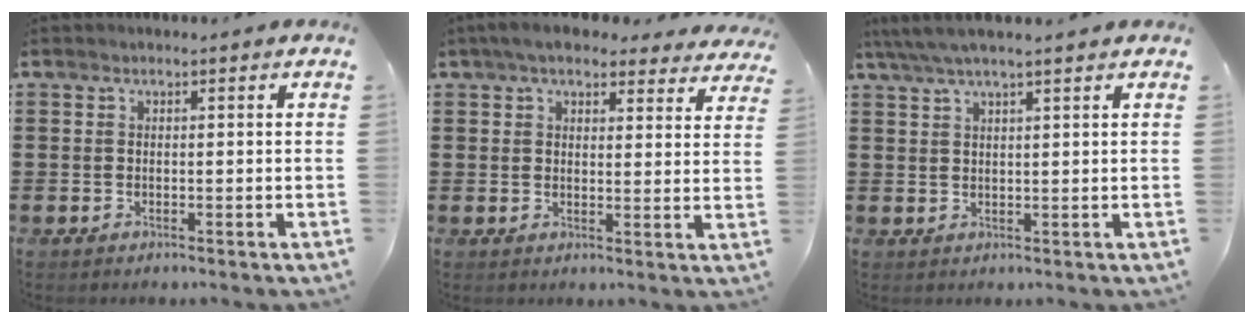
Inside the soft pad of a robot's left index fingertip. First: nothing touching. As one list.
[{"total": 5.6, "force": [4.8, 1.4, 2.4], "torque": [-0.062, -0.004, 0.090]}, {"total": 3.7, "force": [2.9, 0.2, 2.4], "torque": [-0.052, 0.000, 0.052]}]